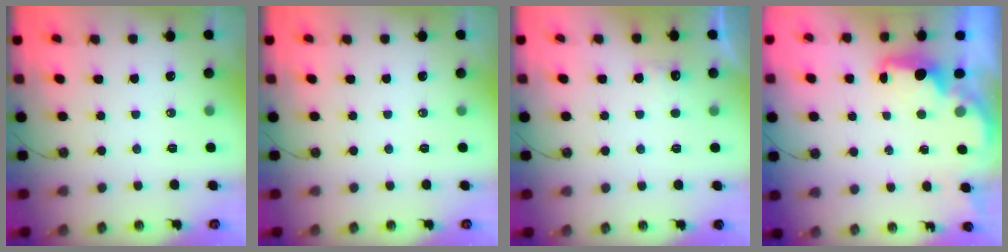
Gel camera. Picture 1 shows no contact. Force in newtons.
{"total": 0.0}
{"total": 5.9, "press": 5.8, "slide": 1.2}
{"total": 2.2, "press": 2.1, "slide": 0.7}